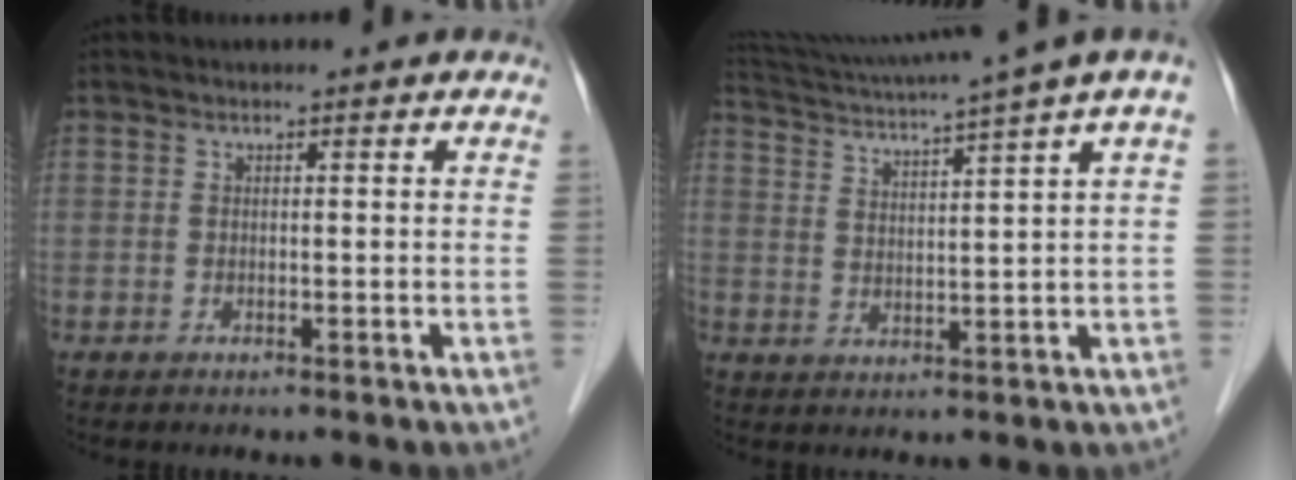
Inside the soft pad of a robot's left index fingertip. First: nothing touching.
{"total": 13.4, "force": [10.6, -1.8, 8.0], "torque": [-0.145, 0.003, 0.151]}